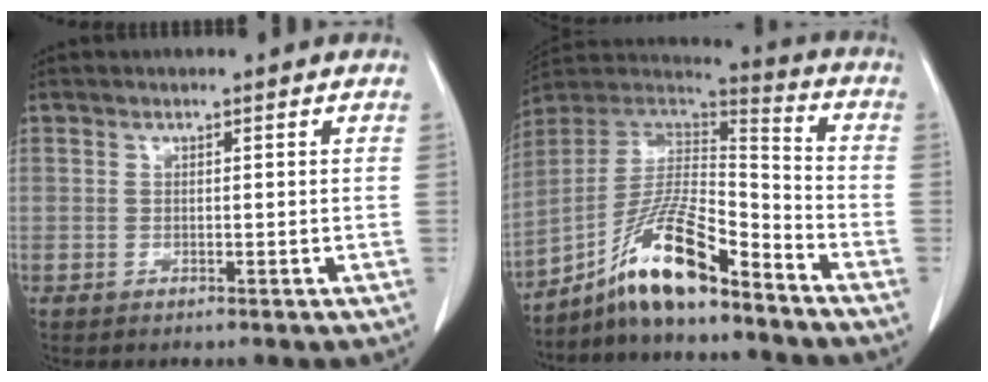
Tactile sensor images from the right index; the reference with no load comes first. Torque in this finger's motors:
{"motor_torque": [1.21, -0.93, 0.59, 0.19]}